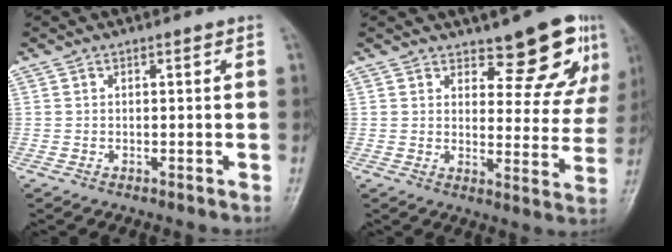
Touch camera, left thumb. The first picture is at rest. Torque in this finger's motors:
{"motor_torque": [0.42, 0.37, -0.08, -0.08, 0.13]}